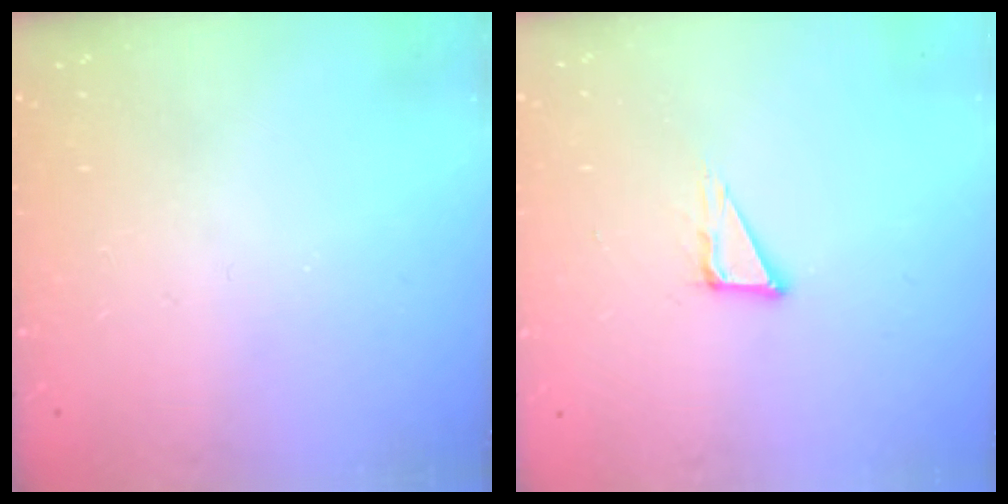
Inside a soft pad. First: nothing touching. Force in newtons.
{"total": 5.9, "press": 5.8, "slide": 1.3}